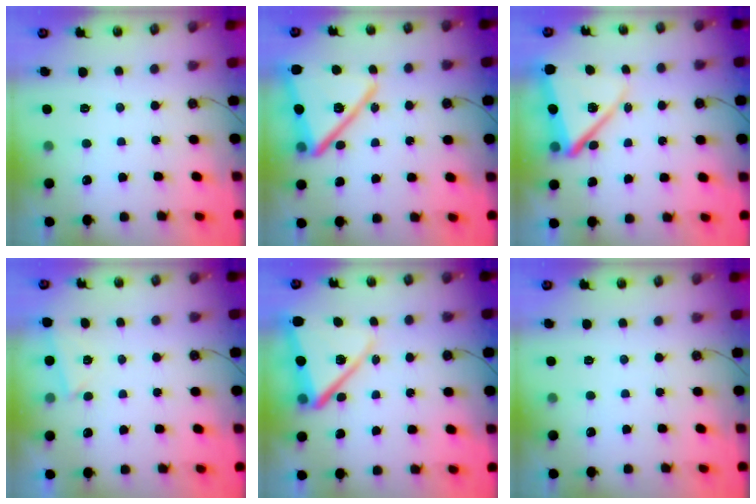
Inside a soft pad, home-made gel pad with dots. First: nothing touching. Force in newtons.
{"total": 20.3, "press": 20.3, "slide": 1.3}
{"total": 12.8, "press": 12.8, "slide": 1.0}
{"total": 1.9, "press": 1.7, "slide": 0.7}
{"total": 13.0, "press": 12.9, "slide": 1.4}
{"total": 0.0}